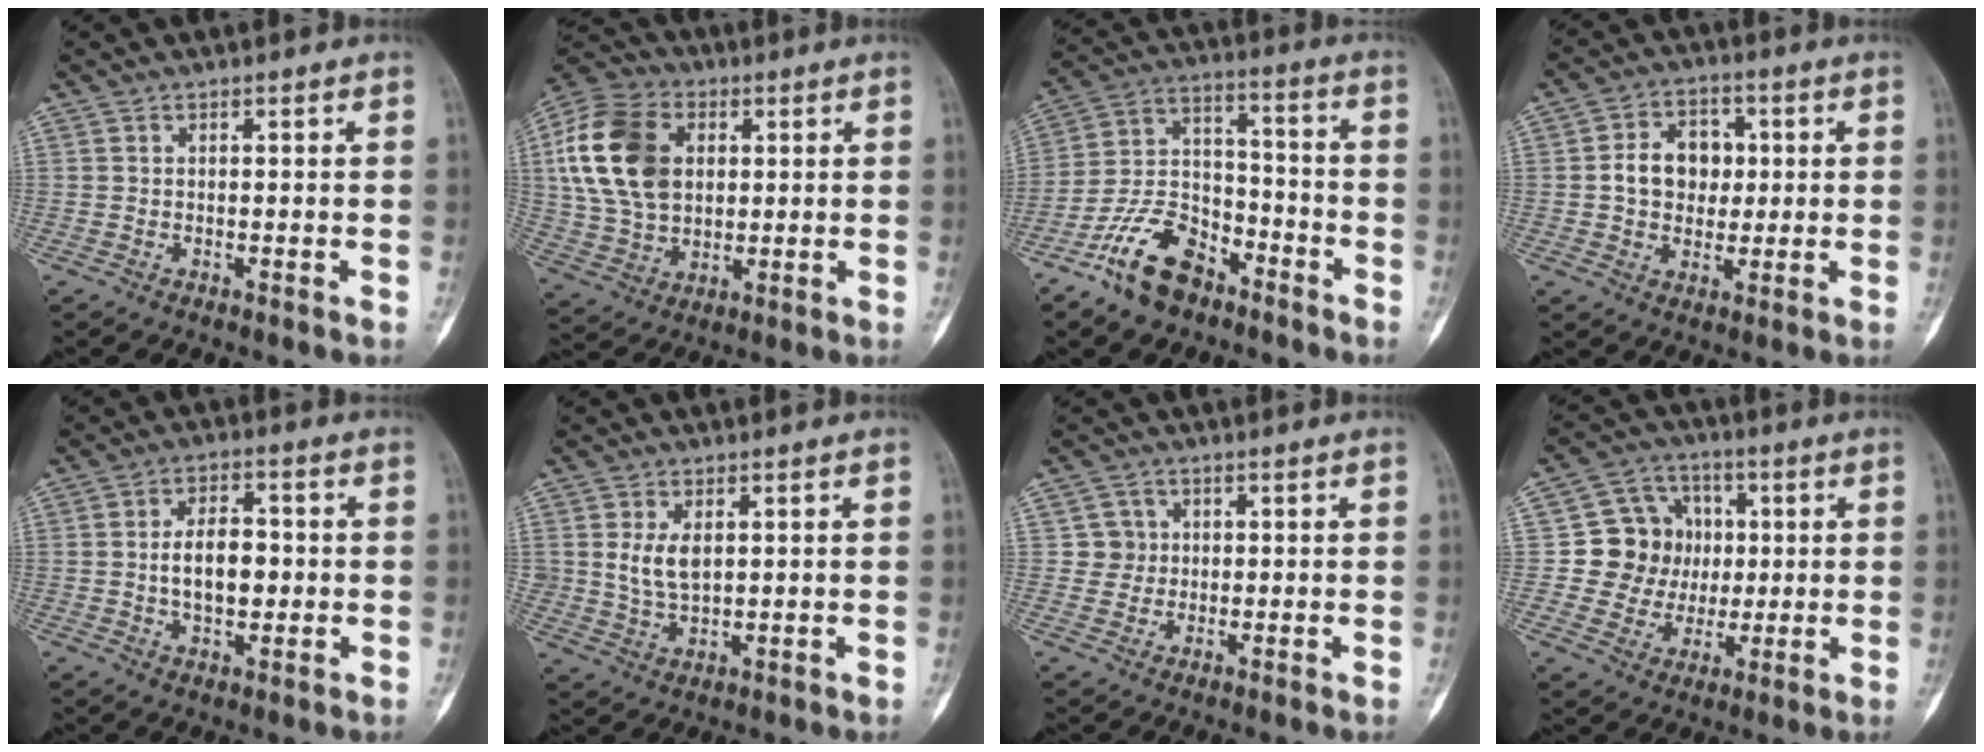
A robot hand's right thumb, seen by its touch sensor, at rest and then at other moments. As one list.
[{"total": 18.5, "force": [3.6, 13.3, 12.4], "torque": [-0.227, 0.006, 0.065]}, {"total": 13.5, "force": [-8.9, 7.4, 6.9], "torque": [-0.118, 0.073, -0.171]}, {"total": 9.2, "force": [0.7, 7.2, 5.7], "torque": [-0.058, 0.013, 0.008]}, {"total": 8.4, "force": [-0.3, 4.9, 6.8], "torque": [-0.093, 0.010, -0.006]}, {"total": 5.8, "force": [1.4, 3.6, 4.4], "torque": [-0.073, -0.010, 0.035]}, {"total": 3.4, "force": [0.5, 3.3, -0.1], "torque": [0.029, 0.006, 0.002]}, {"total": 11.8, "force": [1.0, 11.0, 4.2], "torque": [-0.012, 0.013, 0.020]}]